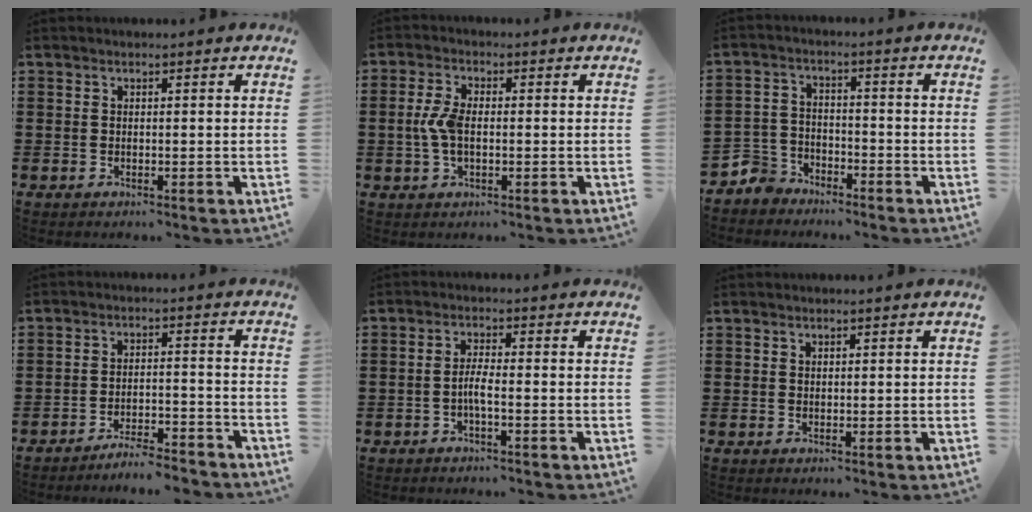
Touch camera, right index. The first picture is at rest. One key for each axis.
{"total": 4.9, "fx": -0.3, "fy": 2.3, "fz": 4.3, "tx": -0.111, "ty": -0.005, "tz": -0.014}
{"total": 4.5, "fx": -4.1, "fy": 1.9, "fz": 0.2, "tx": -0.028, "ty": 0.003, "tz": -0.089}
{"total": 4.4, "fx": -4.3, "fy": -0.1, "fz": 0.8, "tx": -0.016, "ty": 0.002, "tz": -0.089}
{"total": 2.7, "fx": -1.1, "fy": 0.3, "fz": 2.4, "tx": -0.052, "ty": -0.002, "tz": -0.023}
{"total": 0.6, "fx": 0.4, "fy": 0.5, "fz": 0.1, "tx": -0.004, "ty": 0.002, "tz": 0.008}